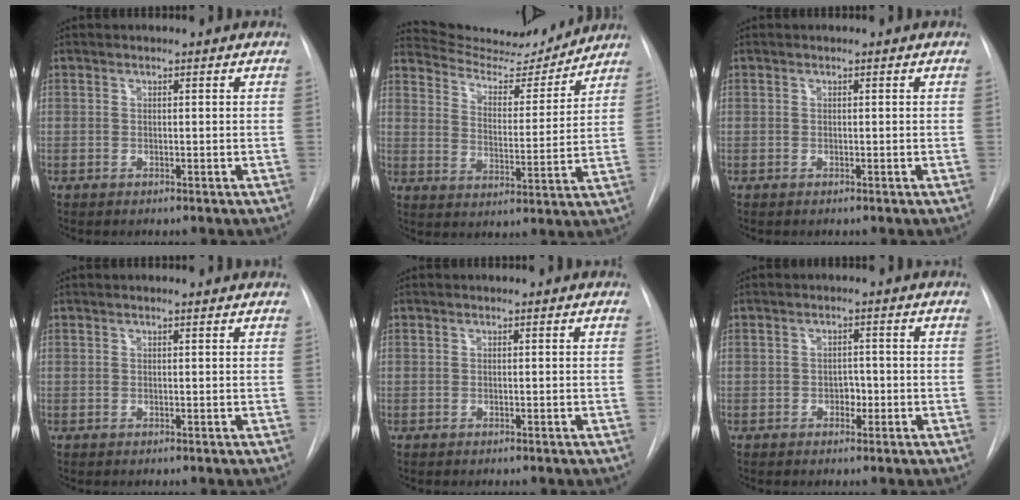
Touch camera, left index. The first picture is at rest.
{"total": 13.9, "force": [13.6, 1.7, 2.4], "torque": [-0.039, -0.010, 0.204]}
{"total": 0.0}
{"total": 1.7, "force": [1.6, 0.0, 0.5], "torque": [-0.013, 0.013, 0.018]}
{"total": 0.0}
{"total": 1.8, "force": [-0.6, 1.3, 1.2], "torque": [-0.013, 0.006, -0.009]}